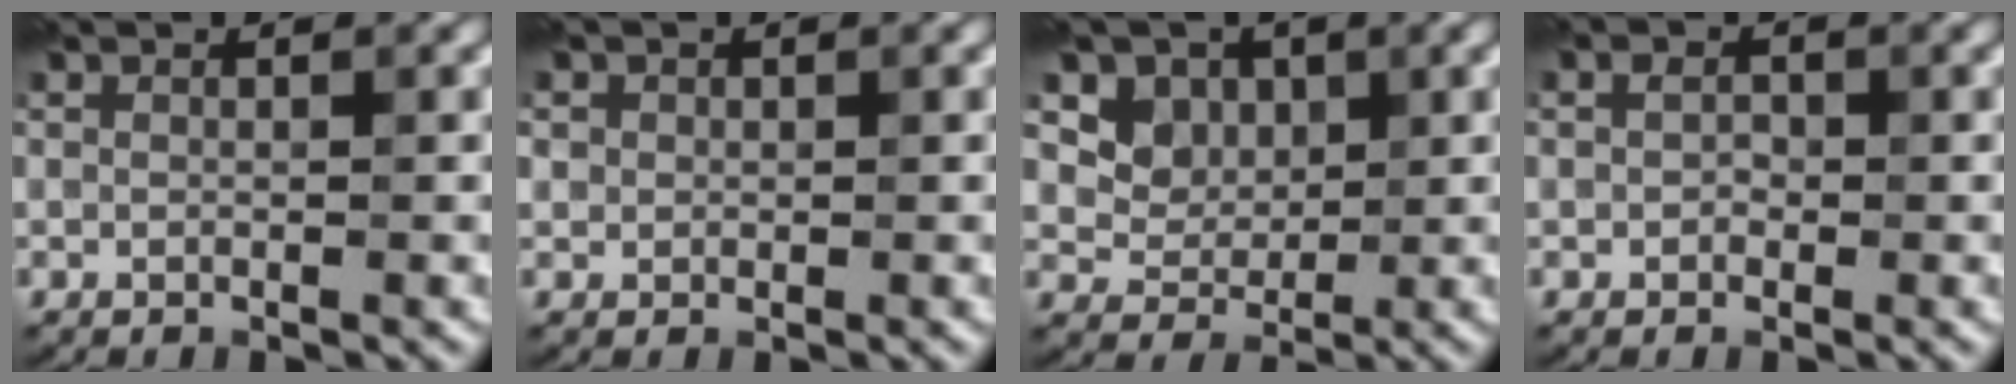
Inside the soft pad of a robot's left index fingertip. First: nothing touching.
{"total": 1.2, "force": [0.5, 1.1, -0.2], "torque": [0.010, 0.006, 0.003]}
{"total": 5.3, "force": [3.0, 4.1, 1.6], "torque": [-0.046, -0.009, 0.063]}
{"total": 0.9, "force": [-0.1, 0.8, 0.3], "torque": [-0.004, 0.007, -0.004]}